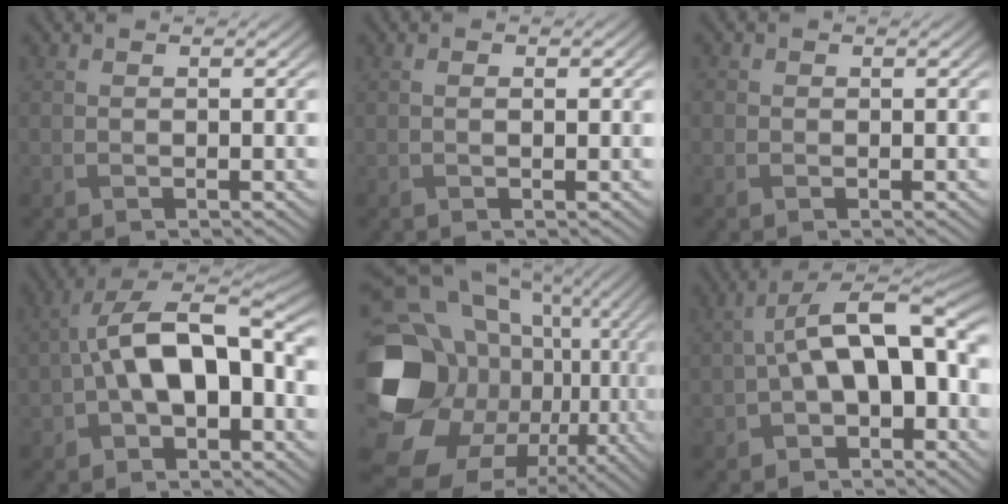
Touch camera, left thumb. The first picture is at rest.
{"total": 0.9, "force": [0.2, 0.4, 0.8], "torque": [-0.013, 0.000, 0.004]}
{"total": 0.8, "force": [-0.1, 0.8, 0.1], "torque": [0.003, -0.004, -0.003]}
{"total": 12.2, "force": [-0.8, 6.7, 10.1], "torque": [-0.177, 0.019, -0.022]}
{"total": 21.5, "force": [-2.7, 17.3, 12.5], "torque": [-0.289, -0.047, -0.021]}
{"total": 11.2, "force": [-0.6, 6.1, 9.3], "torque": [-0.161, 0.016, -0.016]}